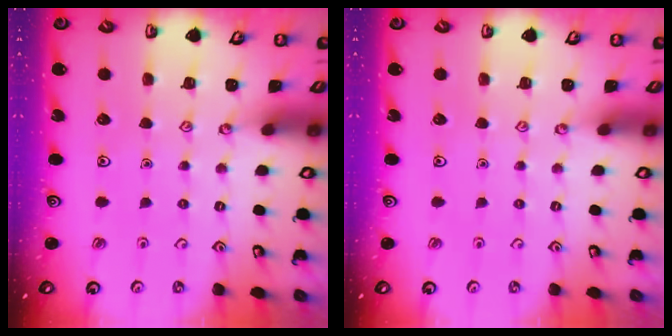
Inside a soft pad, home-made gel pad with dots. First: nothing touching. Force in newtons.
{"total": 0.0}